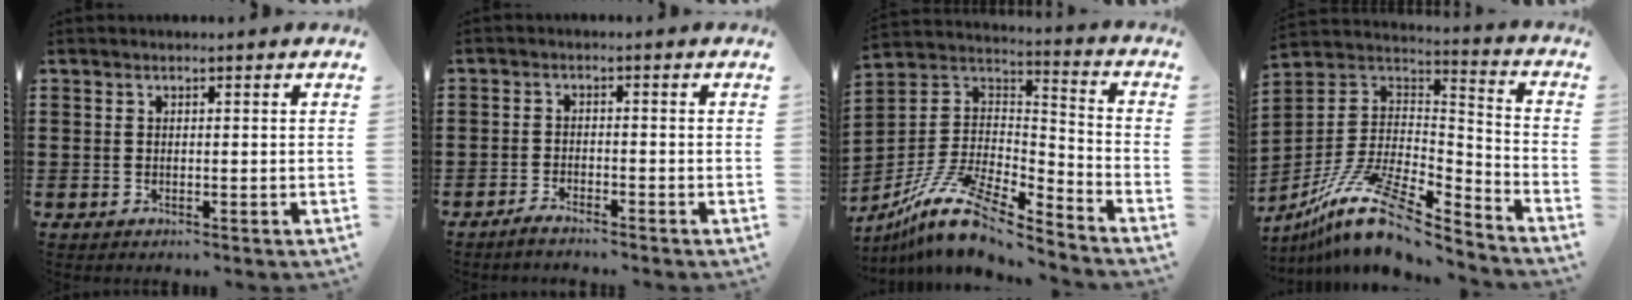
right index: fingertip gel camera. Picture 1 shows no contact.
{"total": 1.9, "force": [-1.9, 0.0, 0.3], "torque": [-0.008, 0.003, -0.038]}
{"total": 12.8, "force": [-9.8, 3.2, 7.6], "torque": [-0.166, 0.021, -0.194]}
{"total": 14.4, "force": [-10.2, 4.5, 9.2], "torque": [-0.189, 0.030, -0.192]}